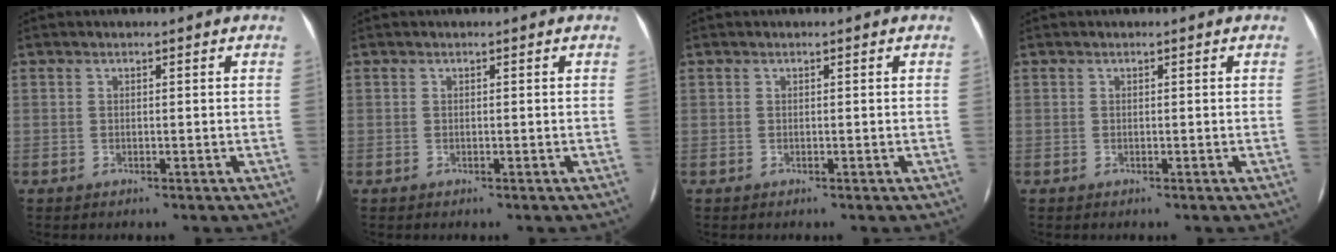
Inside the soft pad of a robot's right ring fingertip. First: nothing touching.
{"total": 0.0}
{"total": 0.0}
{"total": 0.0}